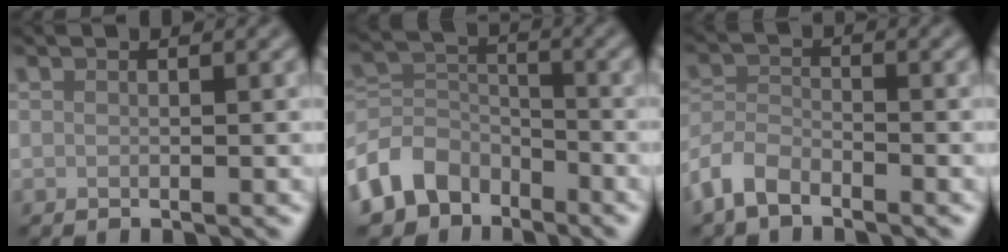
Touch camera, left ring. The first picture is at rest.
{"total": 5.8, "force": [-3.8, 4.1, 1.8], "torque": [-0.029, -0.004, -0.090]}
{"total": 3.3, "force": [-2.6, 1.4, 1.4], "torque": [-0.026, 0.001, -0.067]}